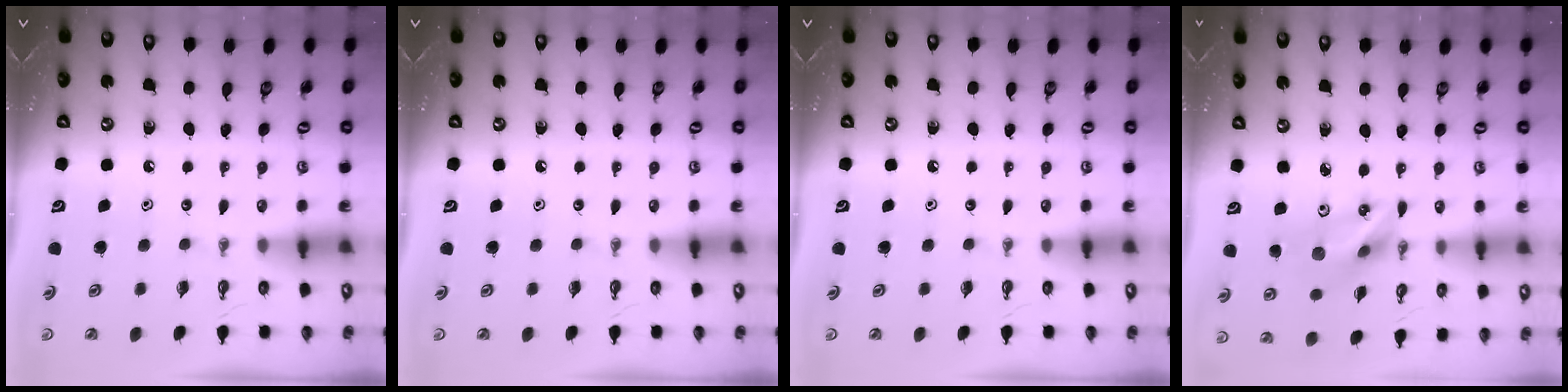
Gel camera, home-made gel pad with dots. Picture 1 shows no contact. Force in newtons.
{"total": 0.0}
{"total": 0.0}
{"total": 11.5, "press": 11.1, "slide": 2.9}